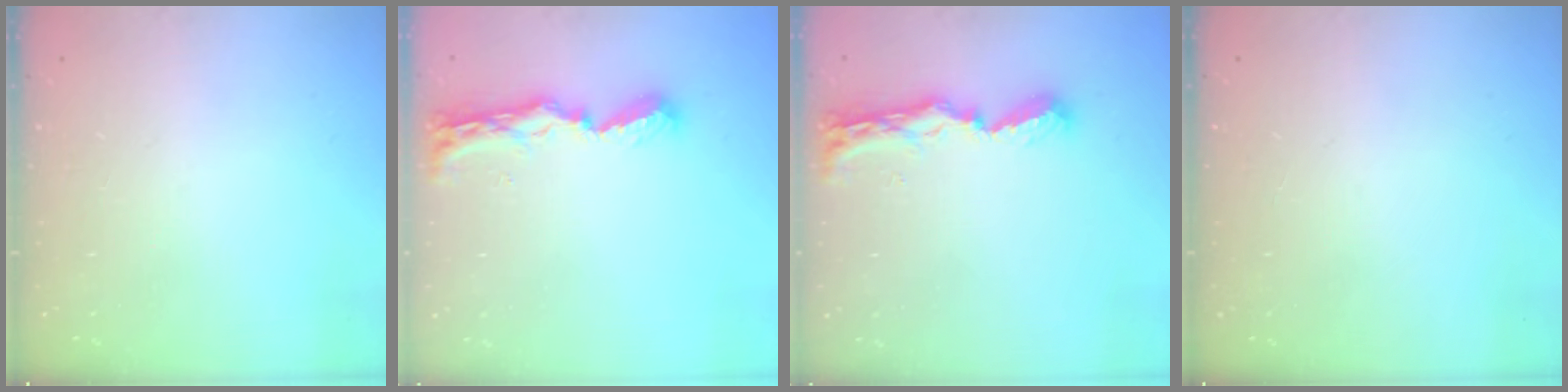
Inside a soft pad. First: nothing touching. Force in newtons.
{"total": 8.7, "press": 8.7, "slide": 0.3}
{"total": 8.7, "press": 8.7, "slide": 0.3}
{"total": 0.0}